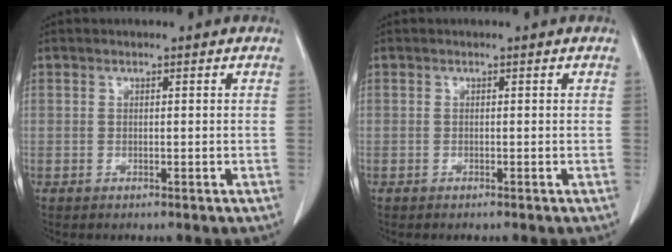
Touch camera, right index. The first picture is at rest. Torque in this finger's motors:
{"motor_torque": [0.19, -0.09, -0.02, -0.01]}